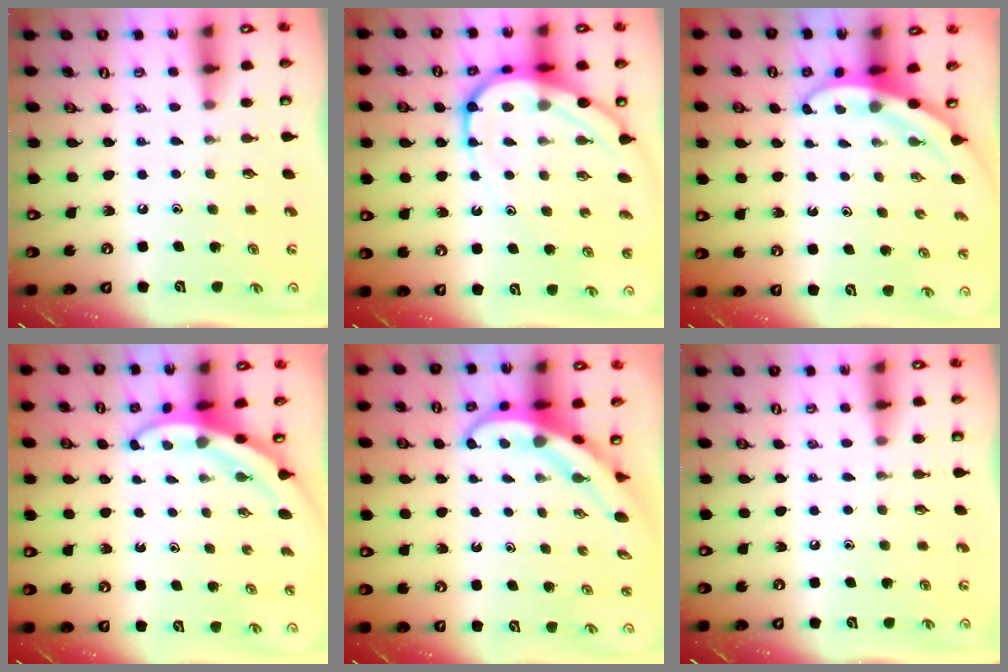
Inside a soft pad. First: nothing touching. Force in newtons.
{"total": 12.3, "press": 12.2, "slide": 1.2}
{"total": 3.3, "press": 3.3, "slide": 0.1}
{"total": 3.9, "press": 3.9, "slide": 0.5}
{"total": 5.7, "press": 5.7, "slide": 0.5}
{"total": 0.0}